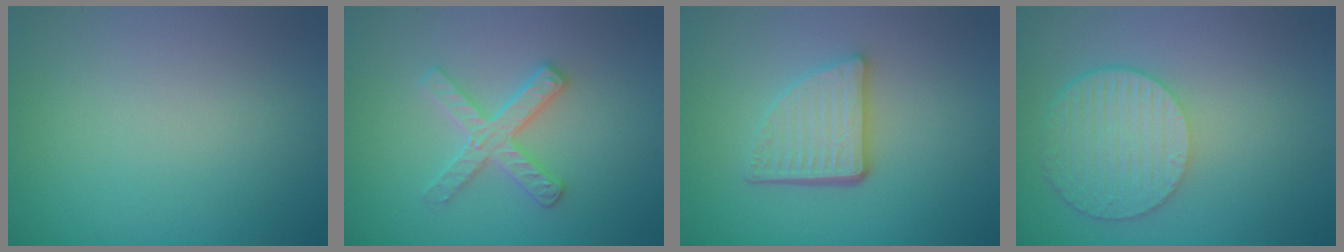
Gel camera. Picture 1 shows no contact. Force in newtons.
{"total": 2.9, "press": 2.9, "slide": 0.5}
{"total": 4.5, "press": 3.4, "slide": 3.0}
{"total": 6.1, "press": 4.5, "slide": 4.0}